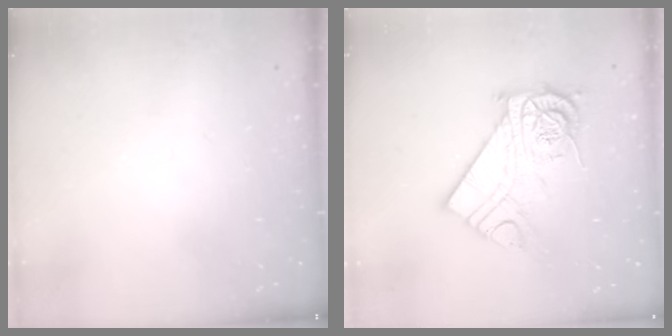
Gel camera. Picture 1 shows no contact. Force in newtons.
{"total": 14.0, "press": 13.9, "slide": 1.4}